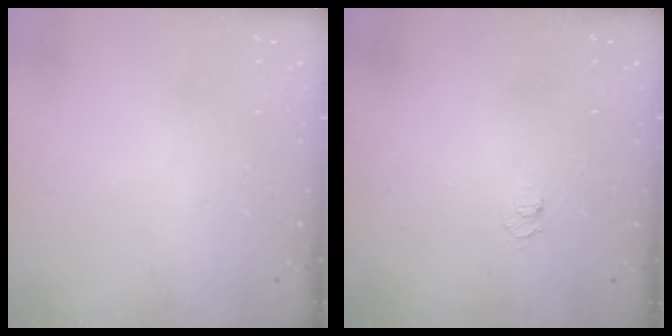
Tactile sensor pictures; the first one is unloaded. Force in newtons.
{"total": 4.4, "press": 4.4, "slide": 0.5}